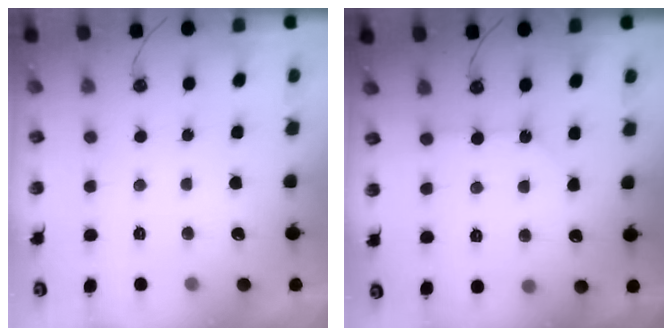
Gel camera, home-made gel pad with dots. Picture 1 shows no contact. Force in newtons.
{"total": 2.5, "press": 2.5, "slide": 0.3}